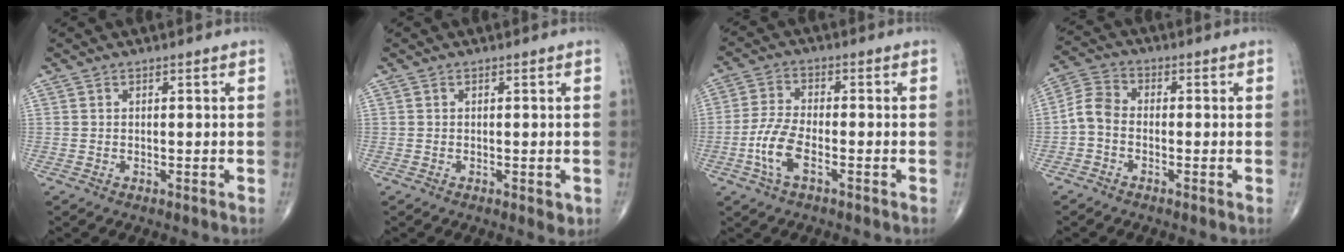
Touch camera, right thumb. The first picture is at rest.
{"total": 1.7, "force": [-0.5, 0.8, 1.5], "torque": [-0.013, -0.002, -0.006]}
{"total": 7.1, "force": [-2.7, 2.8, 5.9], "torque": [-0.134, 0.016, -0.056]}
{"total": 4.9, "force": [-1.3, 3.4, 3.3], "torque": [-0.061, 0.019, -0.043]}